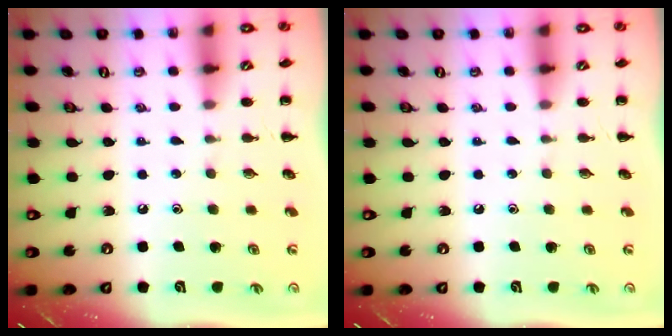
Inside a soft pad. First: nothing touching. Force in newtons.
{"total": 0.0}